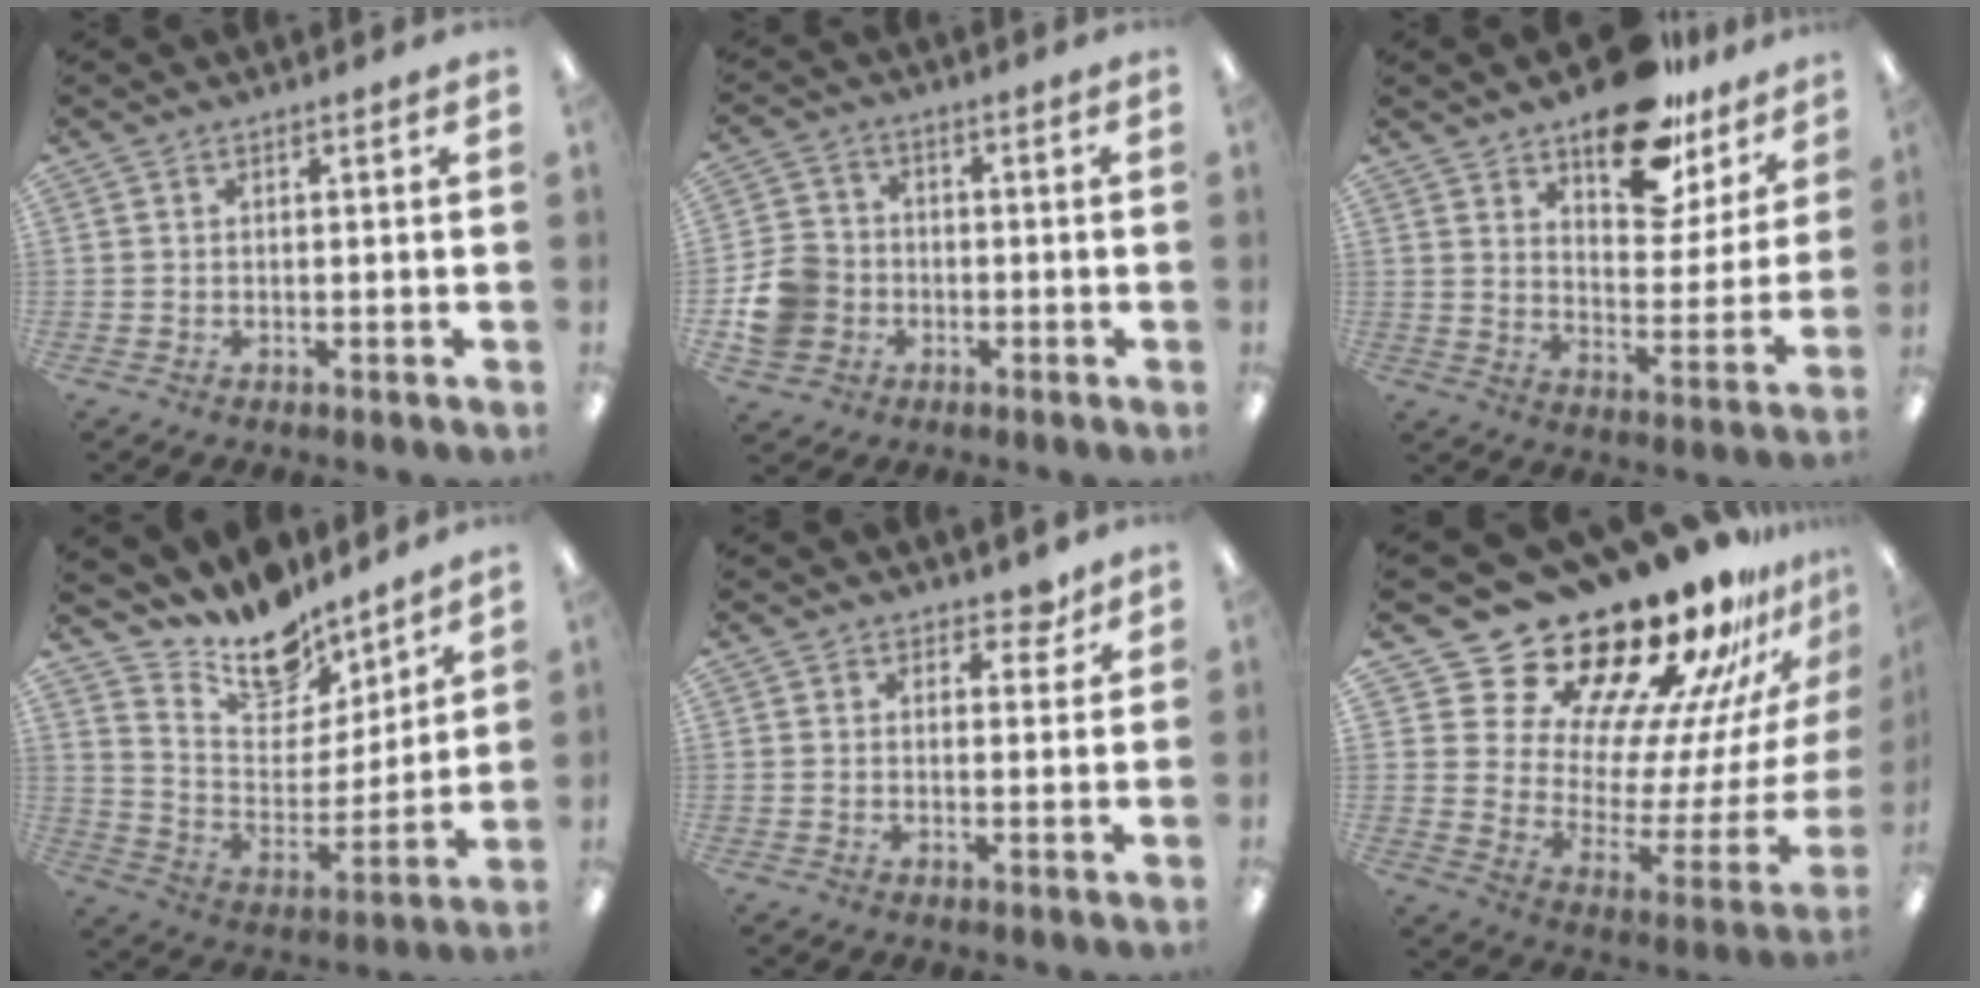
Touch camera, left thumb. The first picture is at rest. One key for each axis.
{"total": 9.0, "fx": -2.4, "fy": 8.1, "fz": 3.2, "tx": -0.068, "ty": 0.026, "tz": -0.042}
{"total": 16.8, "fx": 12.7, "fy": 7.8, "fz": 7.6, "tx": -0.105, "ty": -0.081, "tz": 0.224}
{"total": 14.2, "fx": 12.0, "fy": 6.6, "fz": 3.7, "tx": -0.074, "ty": -0.099, "tz": 0.217}
{"total": 3.9, "fx": 3.0, "fy": 2.1, "fz": 1.2, "tx": 0.002, "ty": -0.017, "tz": 0.050}
{"total": 25.1, "fx": 20.9, "fy": 10.7, "fz": 9.1, "tx": -0.122, "ty": -0.183, "tz": 0.383}